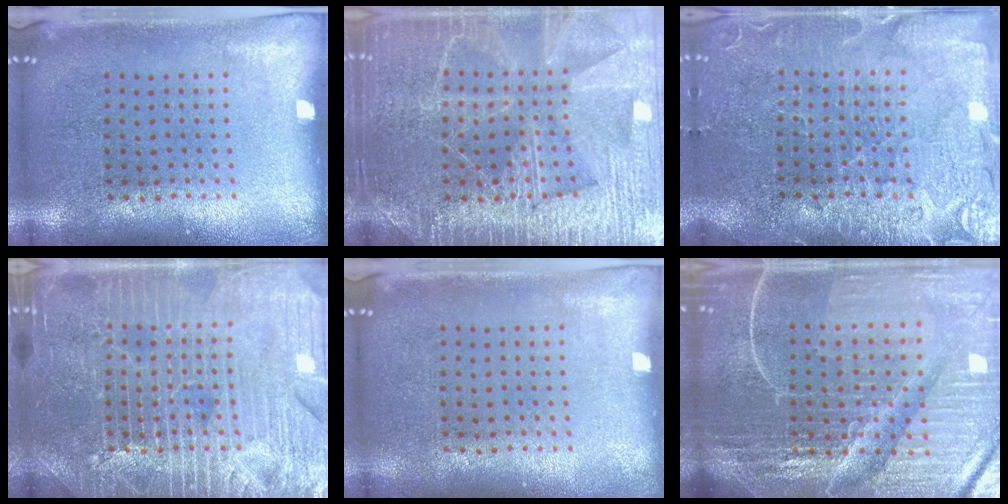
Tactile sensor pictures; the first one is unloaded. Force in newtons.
{"total": 6.5, "press": 6.4, "slide": 0.8}
{"total": 3.6, "press": 3.4, "slide": 1.2}
{"total": 7.1, "press": 7.1, "slide": 0.8}
{"total": 0.0}
{"total": 7.1, "press": 6.2, "slide": 3.4}